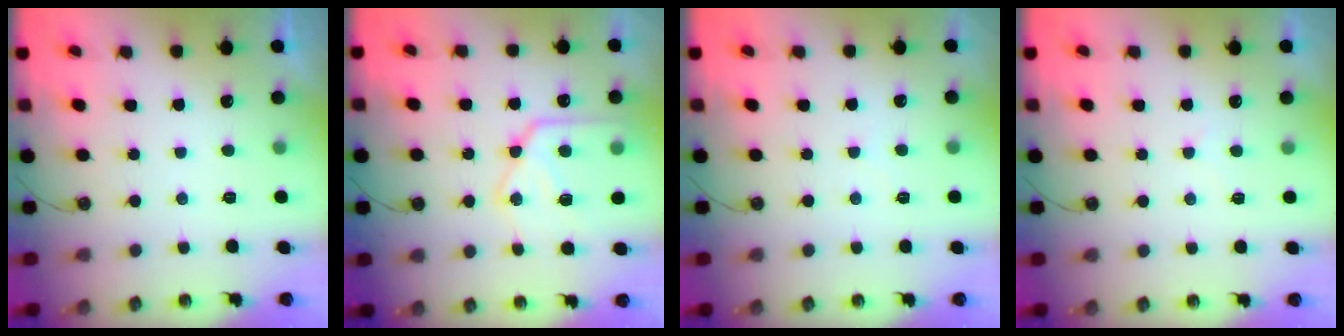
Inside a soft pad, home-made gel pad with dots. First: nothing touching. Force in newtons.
{"total": 15.2, "press": 15.1, "slide": 1.5}
{"total": 2.1, "press": 2.0, "slide": 0.4}
{"total": 5.0, "press": 4.9, "slide": 0.6}